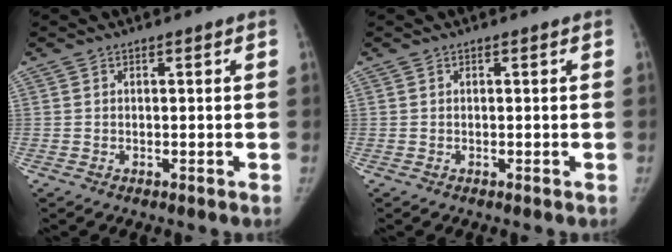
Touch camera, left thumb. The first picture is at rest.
{"total": 0.0}